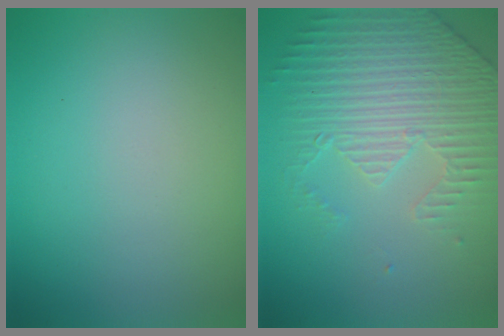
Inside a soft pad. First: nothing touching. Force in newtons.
{"total": 4.4, "press": 3.5, "slide": 2.6}